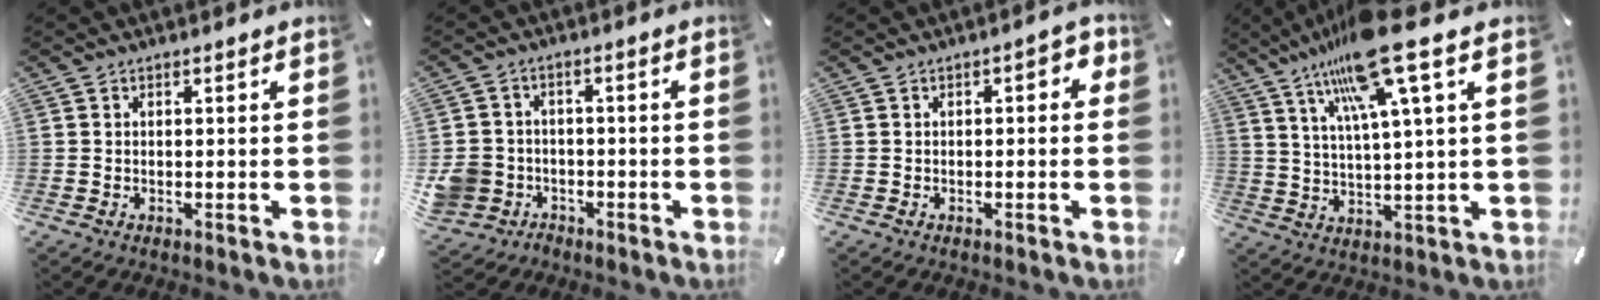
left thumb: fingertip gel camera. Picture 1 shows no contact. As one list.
[{"total": 7.4, "force": [-2.1, 6.9, 1.7], "torque": [-0.055, 0.015, -0.039]}, {"total": 2.6, "force": [-0.6, 1.4, 2.1], "torque": [-0.032, 0.008, -0.015]}, {"total": 16.2, "force": [10.3, 1.4, 12.4], "torque": [-0.237, -0.034, 0.168]}]